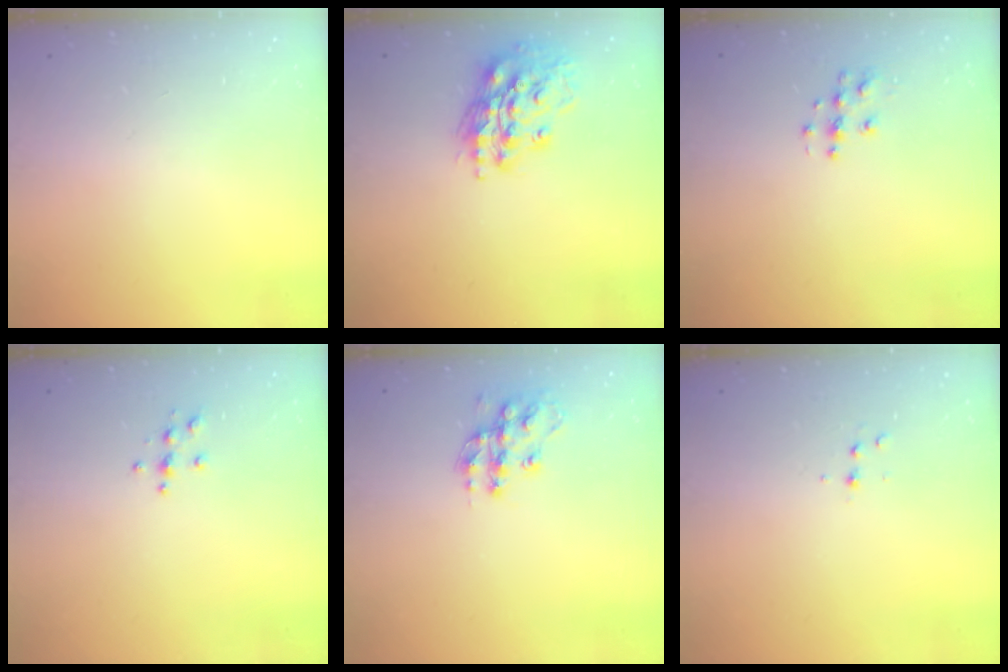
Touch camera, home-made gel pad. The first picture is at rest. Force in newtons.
{"total": 15.9, "press": 15.7, "slide": 2.2}
{"total": 5.9, "press": 5.9, "slide": 0.1}
{"total": 3.8, "press": 3.8, "slide": 0.4}
{"total": 13.8, "press": 13.7, "slide": 0.8}
{"total": 4.0, "press": 3.9, "slide": 1.0}